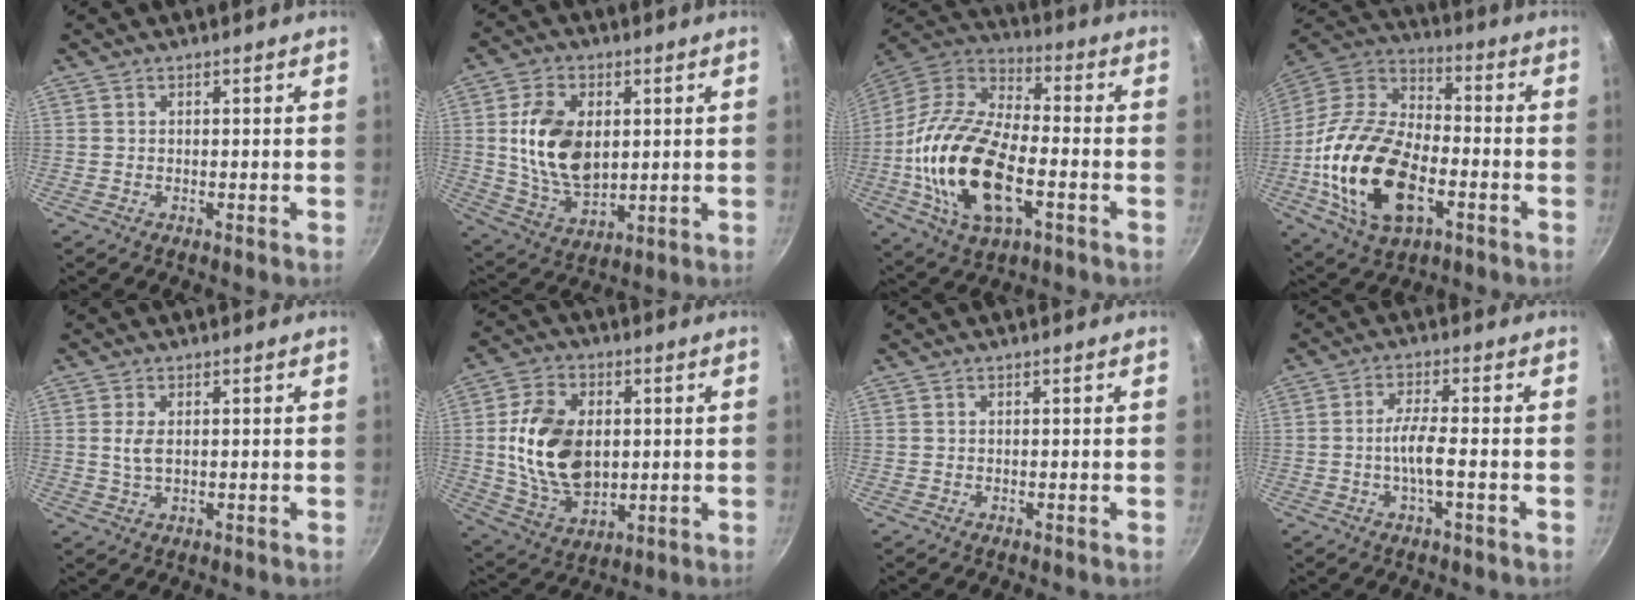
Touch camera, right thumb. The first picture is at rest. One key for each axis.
{"total": 14.3, "fx": 2.0, "fy": 9.2, "fz": 10.8, "tx": -0.182, "ty": -0.015, "tz": 0.046}
{"total": 22.8, "fx": -5.1, "fy": 11.8, "fz": 18.8, "tx": -0.356, "ty": 0.024, "tz": -0.102}
{"total": 24.1, "fx": -6.3, "fy": 13.9, "fz": 18.6, "tx": -0.341, "ty": 0.027, "tz": -0.123}
{"total": 3.2, "fx": 0.5, "fy": 1.7, "fz": 2.7, "tx": -0.051, "ty": -0.003, "tz": 0.012}
{"total": 16.6, "fx": 1.1, "fy": 11.1, "fz": 12.3, "tx": -0.208, "ty": -0.004, "tz": 0.029}
{"total": 0.0}
{"total": 5.0, "fx": -1.5, "fy": 0.6, "fz": 4.8, "tx": -0.099, "ty": 0.015, "tz": -0.034}